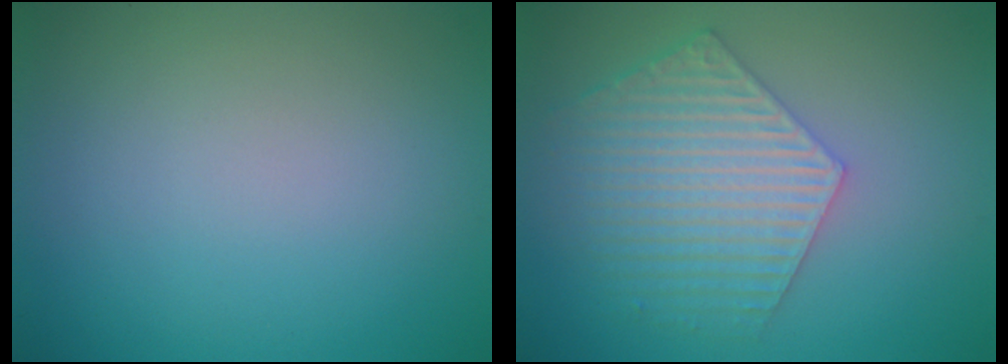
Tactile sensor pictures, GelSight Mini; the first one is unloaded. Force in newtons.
{"total": 6.1, "press": 4.7, "slide": 3.9}